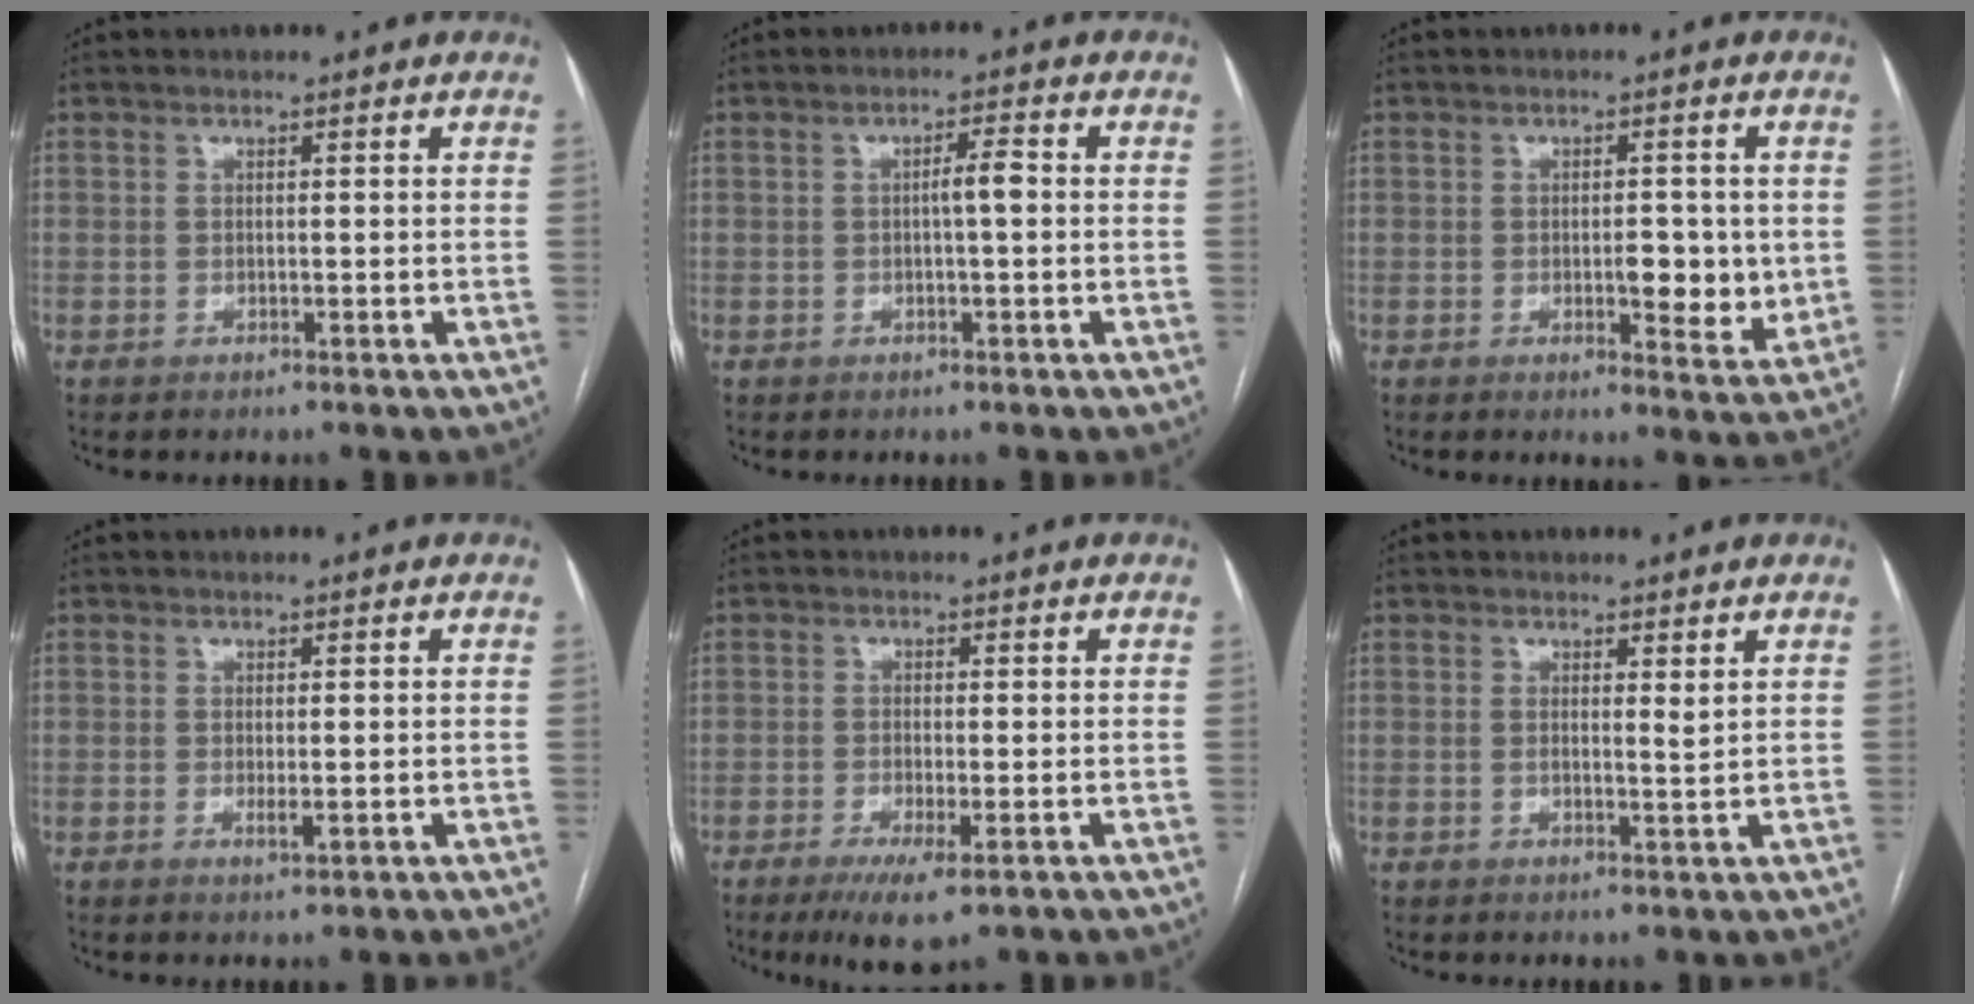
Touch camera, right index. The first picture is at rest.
{"total": 2.7, "force": [0.0, 0.3, 2.7], "torque": [-0.043, 0.006, -0.001]}
{"total": 6.0, "force": [-0.4, 2.4, 5.5], "torque": [-0.071, -0.006, -0.001]}
{"total": 1.5, "force": [-0.3, 0.5, 1.4], "torque": [-0.024, -0.004, -0.003]}
{"total": 5.7, "force": [-3.1, 1.1, 4.6], "torque": [-0.081, -0.014, -0.048]}
{"total": 1.4, "force": [0.7, 0.1, 1.2], "torque": [-0.023, -0.006, 0.011]}